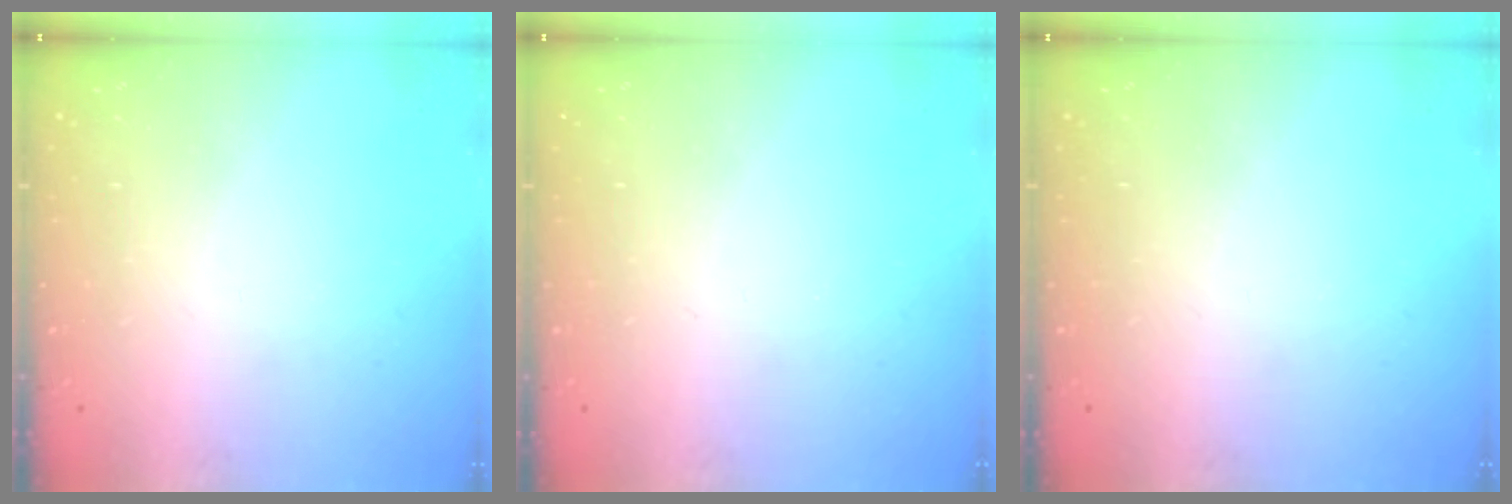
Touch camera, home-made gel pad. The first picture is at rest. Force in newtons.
{"total": 0.0}
{"total": 0.0}